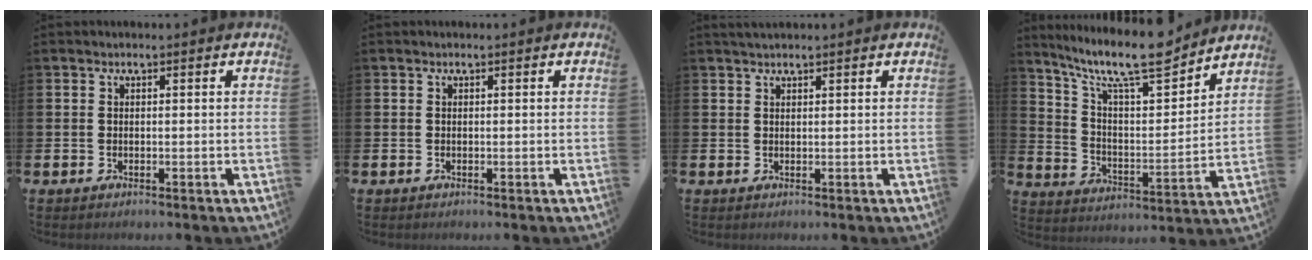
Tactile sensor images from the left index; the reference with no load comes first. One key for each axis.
{"total": 0.0}
{"total": 1.3, "fx": 1.2, "fy": 0.2, "fz": 0.4, "tx": -0.007, "ty": 0.003, "tz": 0.021}
{"total": 12.9, "fx": 10.8, "fy": 2.9, "fz": 6.4, "tx": -0.140, "ty": -0.067, "tz": 0.187}